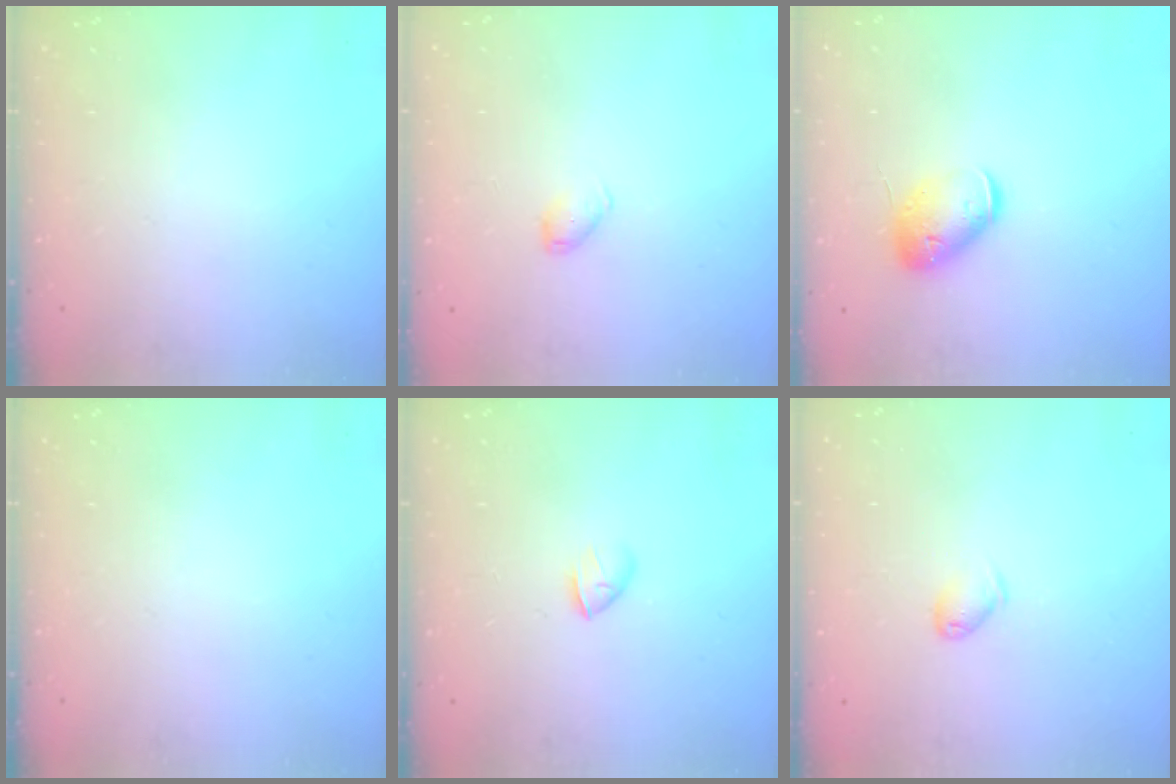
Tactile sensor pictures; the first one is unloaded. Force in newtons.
{"total": 5.4, "press": 5.4, "slide": 0.6}
{"total": 11.3, "press": 11.1, "slide": 1.6}
{"total": 0.0}
{"total": 2.6, "press": 2.5, "slide": 0.8}
{"total": 3.6, "press": 3.5, "slide": 0.6}